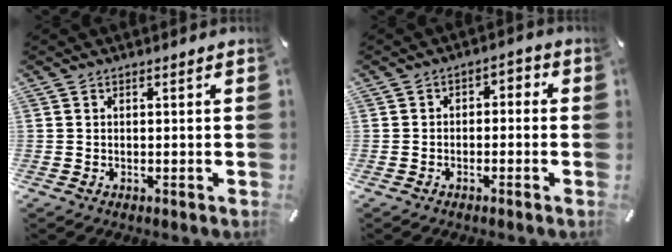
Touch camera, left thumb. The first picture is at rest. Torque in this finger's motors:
{"motor_torque": [0.00, 0.38, -0.34, -0.09, 0.06]}